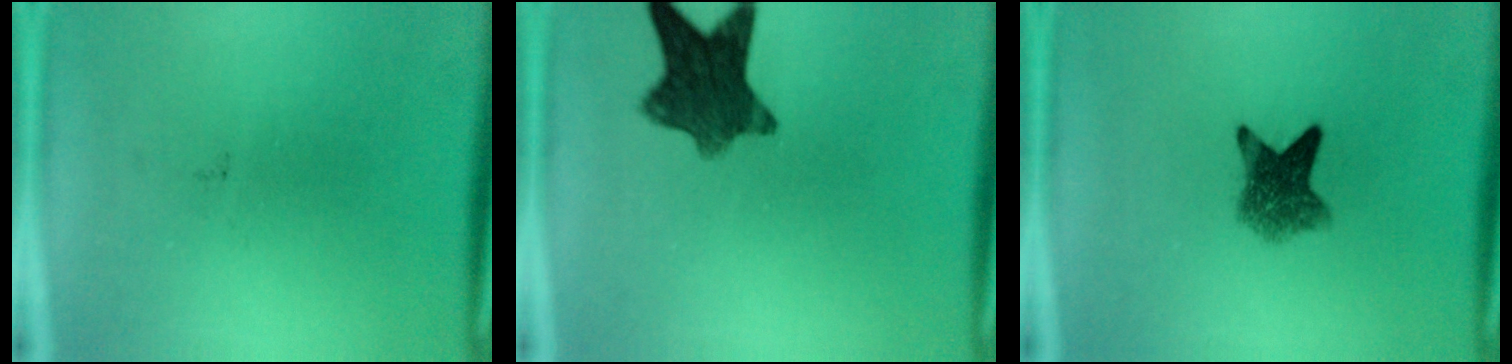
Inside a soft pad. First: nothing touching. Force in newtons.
{"total": 9.5}
{"total": 5.9}